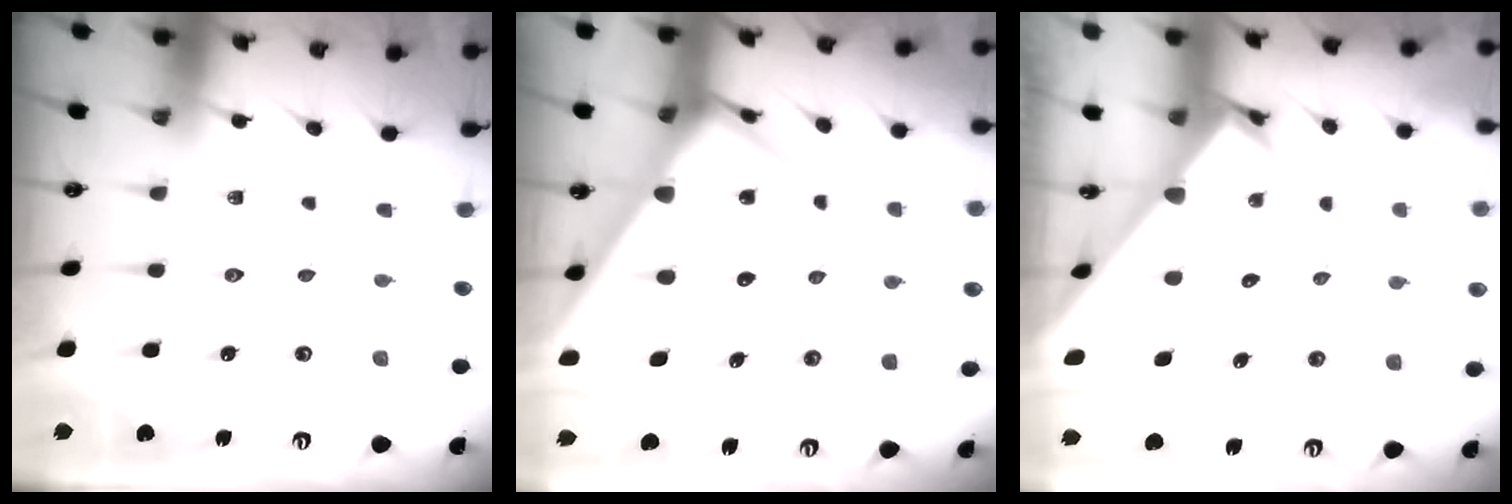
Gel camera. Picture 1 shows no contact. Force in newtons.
{"total": 7.3, "press": 7.3, "slide": 0.5}
{"total": 2.2, "press": 2.2, "slide": 0.2}